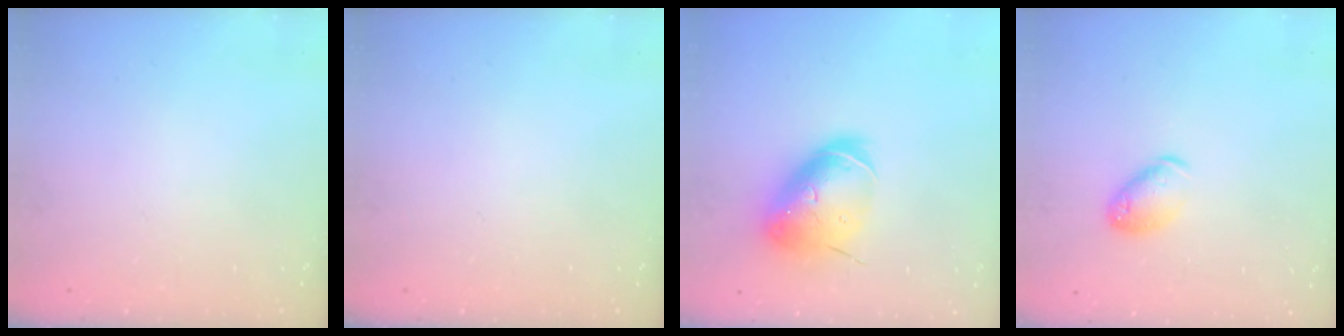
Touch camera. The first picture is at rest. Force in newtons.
{"total": 0.0}
{"total": 10.9, "press": 10.8, "slide": 1.8}
{"total": 9.6, "press": 9.4, "slide": 1.5}